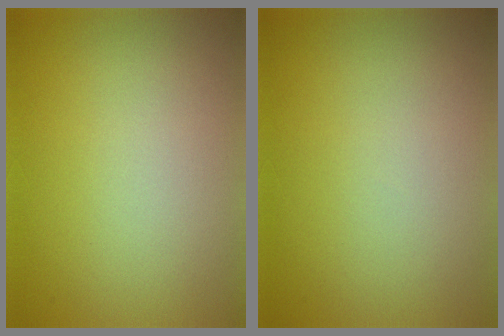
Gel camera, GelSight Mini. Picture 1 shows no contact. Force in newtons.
{"total": 0.0}